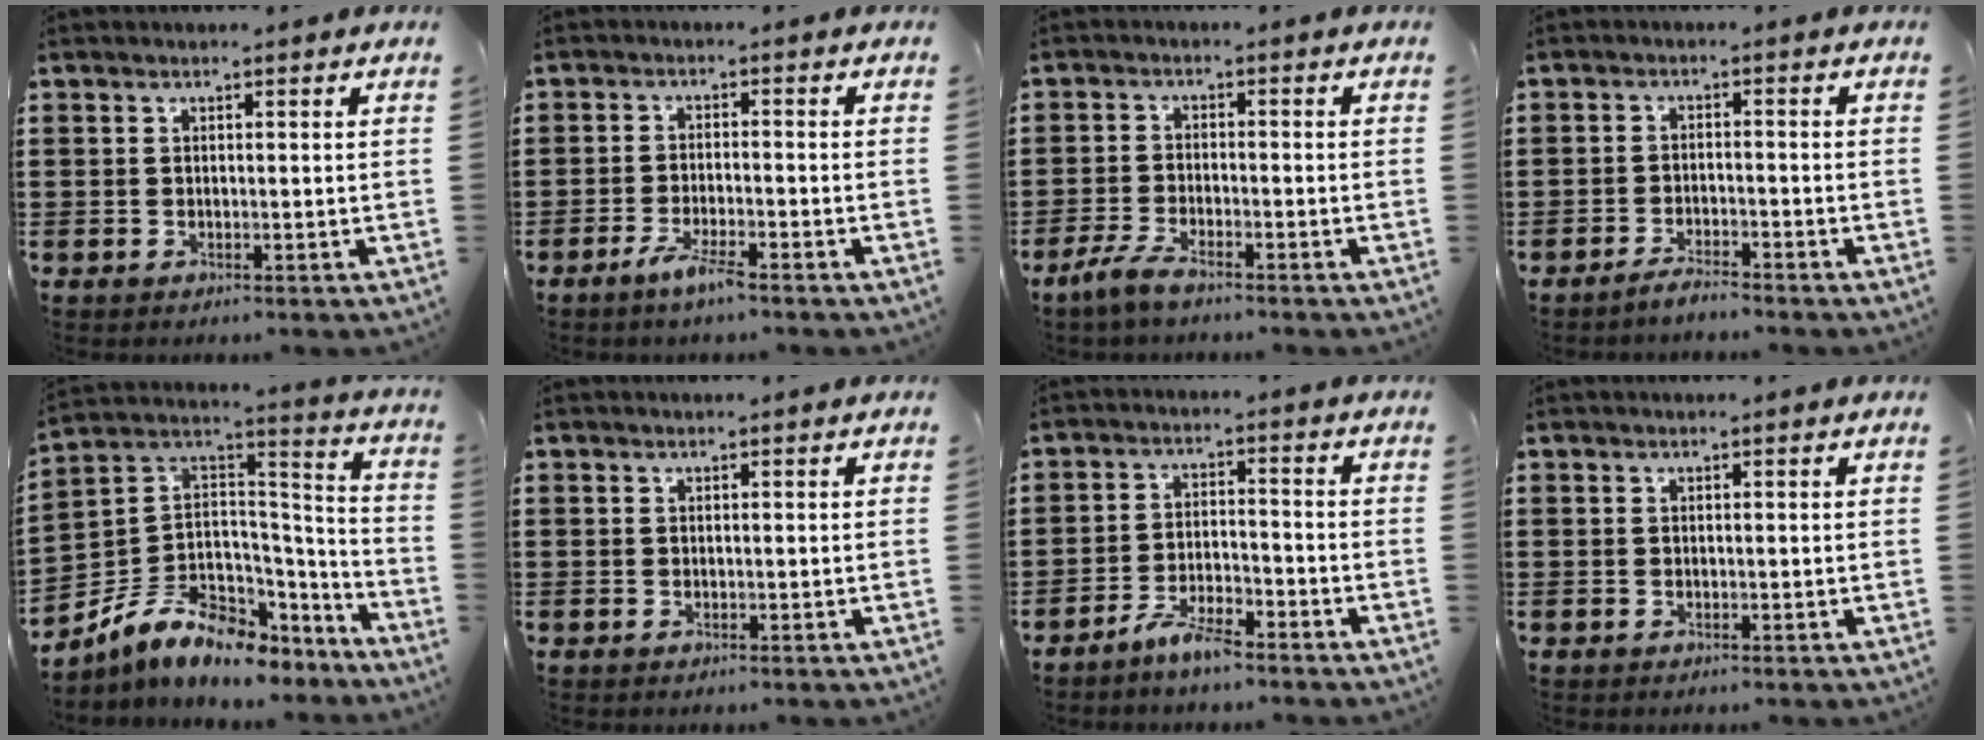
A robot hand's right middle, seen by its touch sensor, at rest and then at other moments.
{"total": 3.8, "force": [-2.6, 0.4, 2.7], "torque": [-0.056, -0.005, -0.048]}
{"total": 3.8, "force": [-3.0, 0.5, 2.3], "torque": [-0.058, -0.004, -0.063]}
{"total": 2.5, "force": [-2.4, 0.1, 0.7], "torque": [-0.014, 0.002, -0.046]}
{"total": 8.3, "force": [-5.9, 4.6, 3.5], "torque": [-0.097, -0.003, -0.120]}
{"total": 0.0}
{"total": 4.8, "force": [-4.1, 0.9, 2.3], "torque": [-0.052, 0.005, -0.081]}
{"total": 0.0}